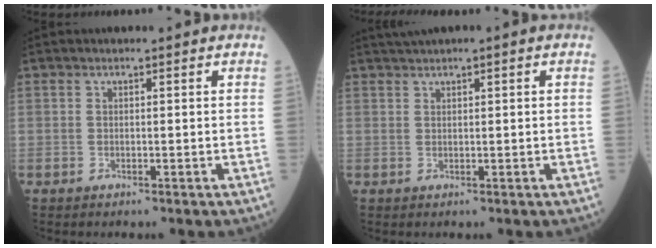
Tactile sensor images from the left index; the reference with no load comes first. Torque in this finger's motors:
{"motor_torque": [0.23, -0.26, 0.18, 0.10]}